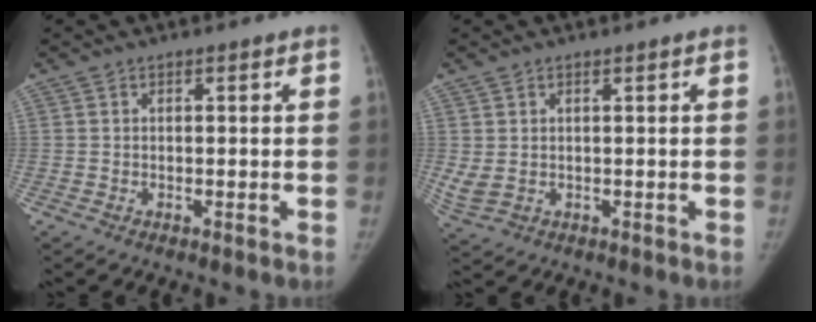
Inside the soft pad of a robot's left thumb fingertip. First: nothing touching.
{"total": 3.8, "force": [0.5, 2.4, 2.9], "torque": [-0.072, -0.004, 0.020]}